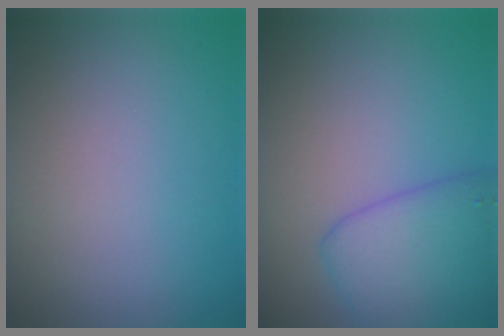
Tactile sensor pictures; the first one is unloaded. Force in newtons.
{"total": 4.4, "press": 4.3, "slide": 0.3}